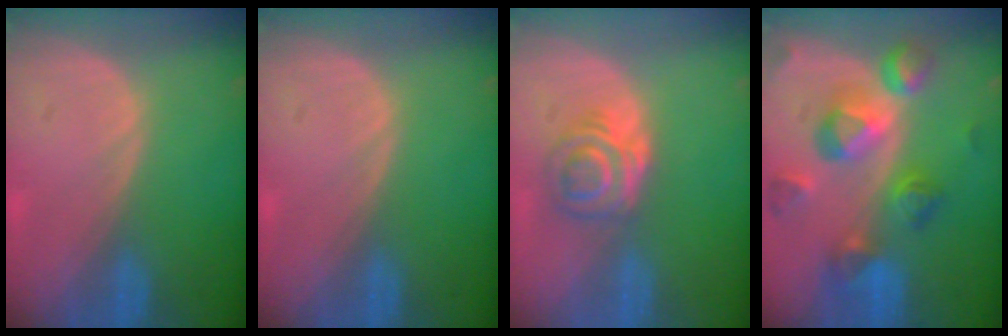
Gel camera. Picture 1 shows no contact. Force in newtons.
{"total": 0.0}
{"total": 6.3, "press": 5.2, "slide": 3.5}
{"total": 10.5, "press": 9.4, "slide": 4.8}